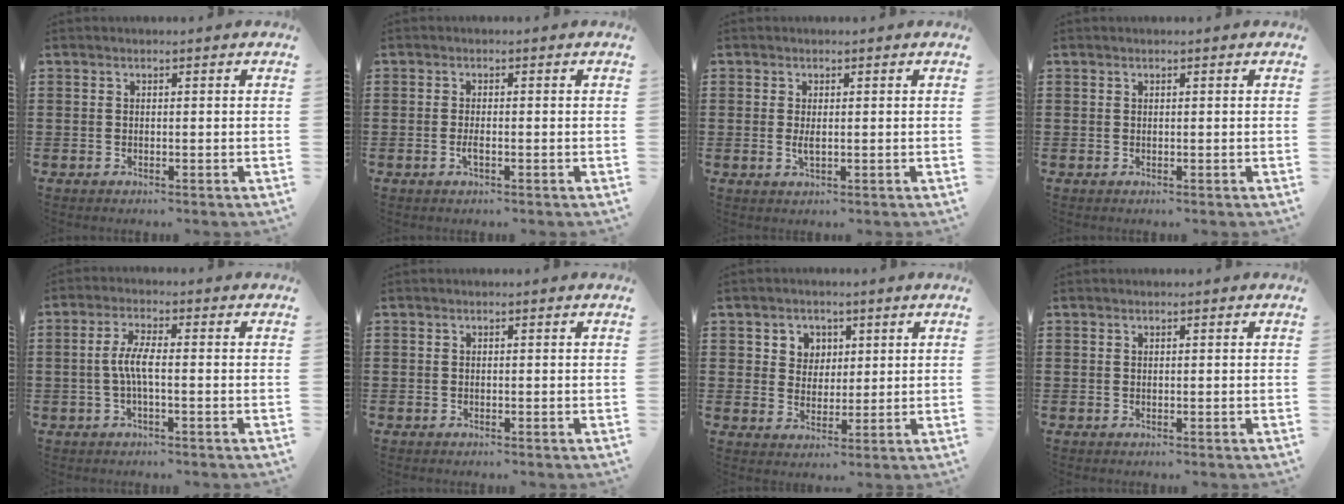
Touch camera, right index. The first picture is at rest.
{"total": 1.4, "force": [-0.6, 0.2, 1.3], "torque": [-0.024, -0.003, -0.009]}
{"total": 1.5, "force": [0.1, 0.6, 1.4], "torque": [-0.027, 0.000, 0.002]}
{"total": 0.0}
{"total": 4.5, "force": [-0.7, 0.9, 4.3], "torque": [-0.099, -0.004, -0.022]}
{"total": 0.0}
{"total": 3.9, "force": [1.6, 3.5, 0.4], "torque": [-0.027, 0.014, 0.028]}
{"total": 0.0}